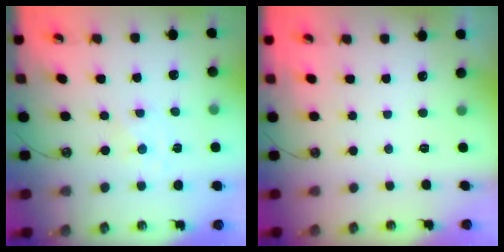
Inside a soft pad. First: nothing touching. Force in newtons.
{"total": 0.0}